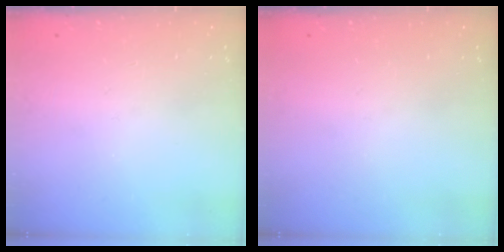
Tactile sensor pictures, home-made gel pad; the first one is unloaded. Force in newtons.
{"total": 0.0}